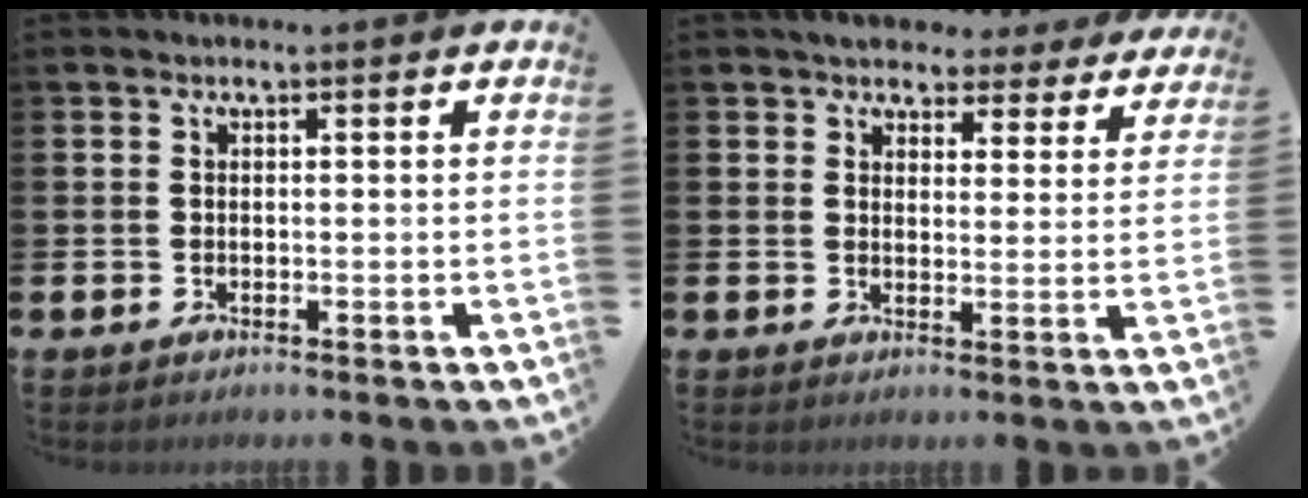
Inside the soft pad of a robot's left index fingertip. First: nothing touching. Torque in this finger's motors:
{"motor_torque": [0.37, -0.33, 0.77, 0.13]}